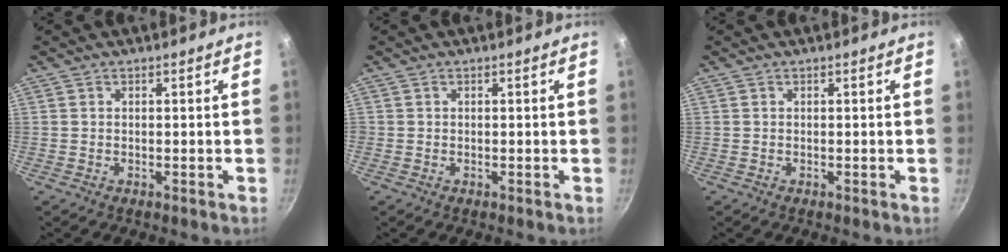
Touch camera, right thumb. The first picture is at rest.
{"total": 0.0}
{"total": 0.0}